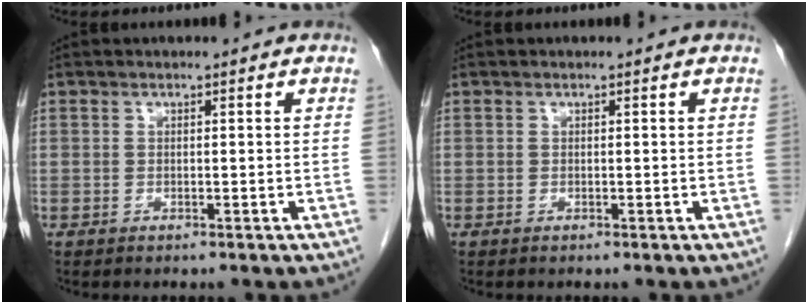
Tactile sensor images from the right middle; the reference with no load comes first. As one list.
[{"total": 0.0}]